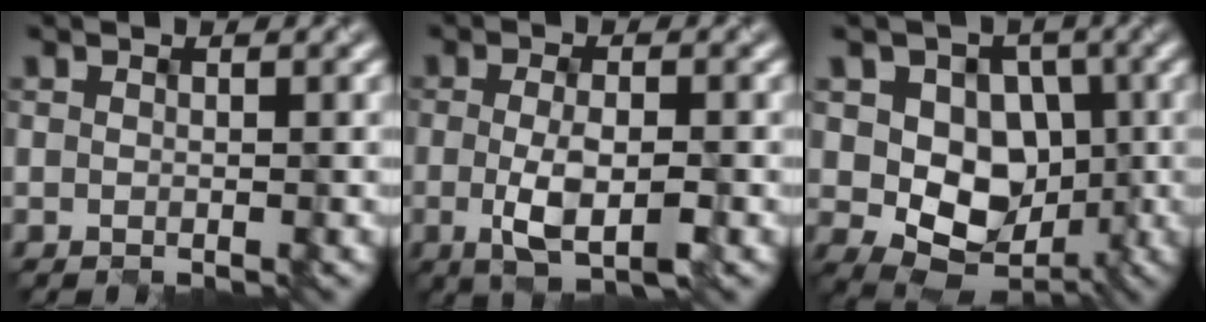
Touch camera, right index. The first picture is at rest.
{"total": 3.9, "force": [-1.3, 1.1, 3.6], "torque": [-0.075, -0.008, -0.017]}
{"total": 7.4, "force": [-0.4, 6.0, 4.4], "torque": [-0.061, -0.006, -0.012]}